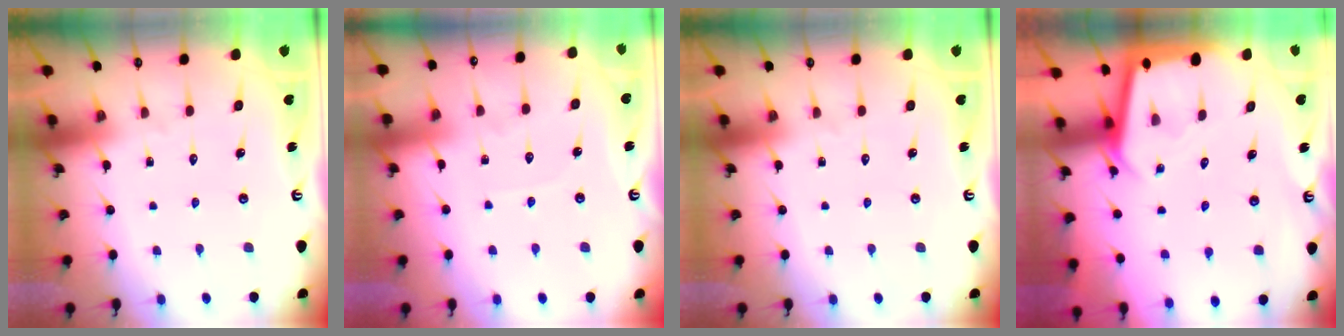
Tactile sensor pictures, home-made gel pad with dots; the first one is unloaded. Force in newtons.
{"total": 2.1, "press": 2.1, "slide": 0.4}
{"total": 0.0}
{"total": 2.3, "press": 2.3, "slide": 0.1}